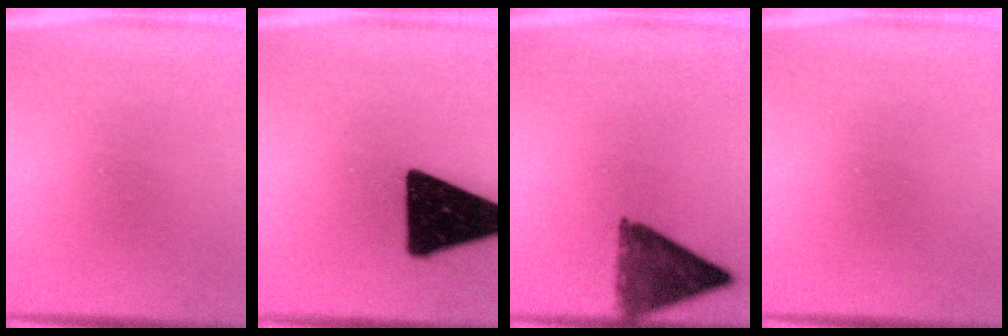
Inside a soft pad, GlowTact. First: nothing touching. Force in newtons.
{"total": 19.3}
{"total": 8.7}
{"total": 0.0}